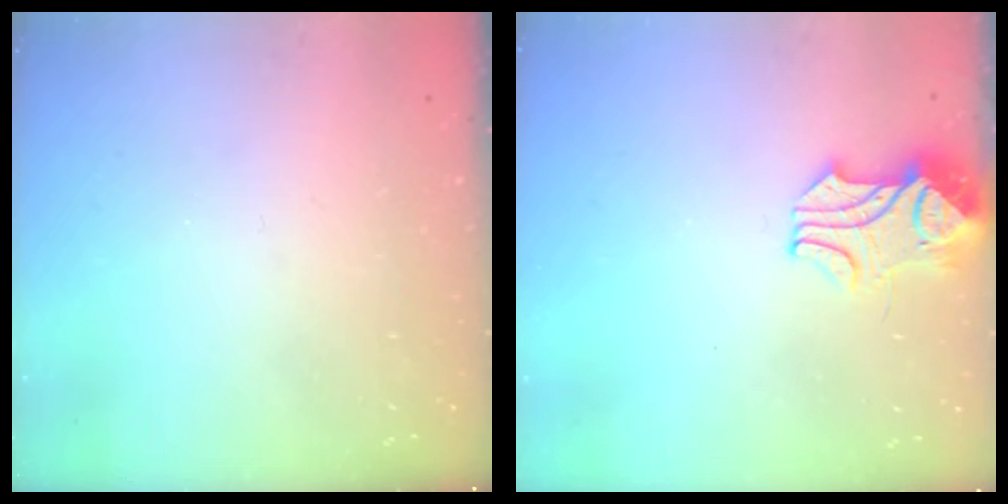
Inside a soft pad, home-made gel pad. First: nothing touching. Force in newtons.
{"total": 2.5, "press": 2.3, "slide": 1.0}